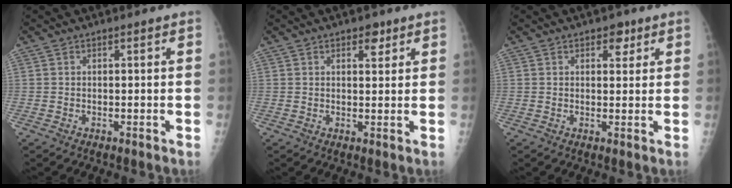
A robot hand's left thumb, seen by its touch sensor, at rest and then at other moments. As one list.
[{"total": 2.9, "force": [1.7, 1.6, 1.8], "torque": [-0.011, -0.008, 0.023]}, {"total": 3.1, "force": [1.7, 1.9, 1.7], "torque": [-0.004, -0.006, 0.021]}]